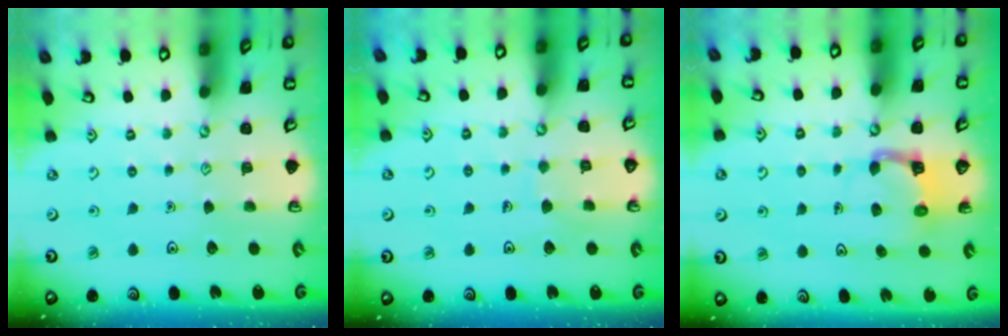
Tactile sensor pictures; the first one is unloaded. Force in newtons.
{"total": 6.1, "press": 6.1, "slide": 0.4}
{"total": 5.2, "press": 5.2, "slide": 0.4}